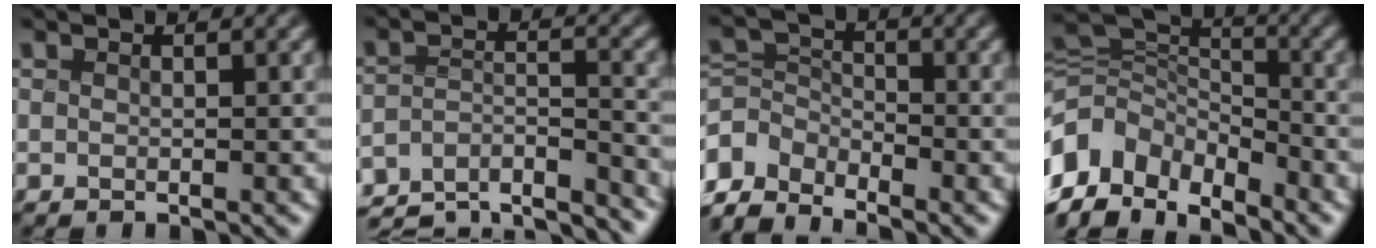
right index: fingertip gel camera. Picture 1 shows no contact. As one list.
[{"total": 11.6, "force": [-10.6, 3.3, 3.4], "torque": [-0.035, -0.027, -0.168]}, {"total": 5.5, "force": [-2.4, 4.6, 1.9], "torque": [-0.056, -0.022, -0.046]}, {"total": 13.3, "force": [-4.2, 10.7, 6.7], "torque": [-0.157, -0.039, -0.073]}]